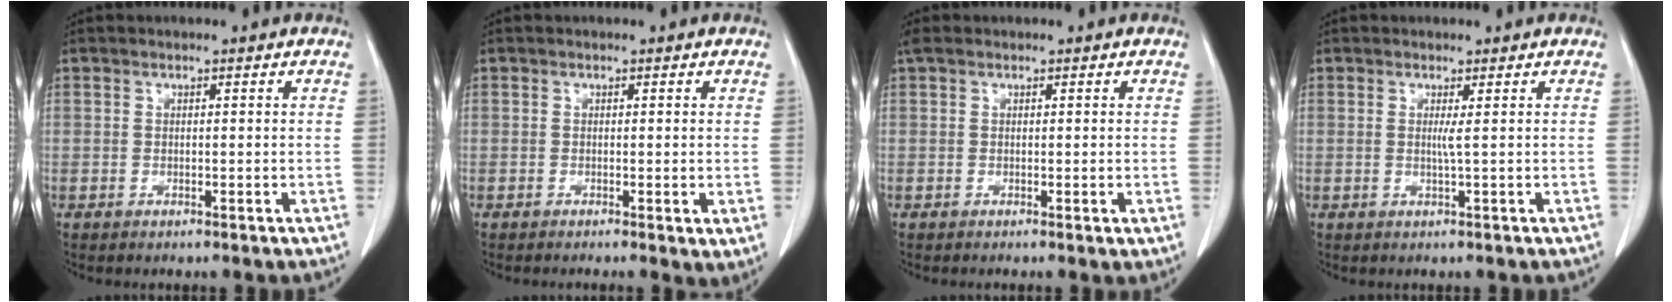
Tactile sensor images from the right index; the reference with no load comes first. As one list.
[{"total": 1.9, "force": [-0.4, 0.4, 1.8], "torque": [-0.025, -0.007, -0.007]}, {"total": 2.2, "force": [0.8, 0.9, 1.9], "torque": [-0.044, 0.013, 0.018]}, {"total": 1.1, "force": [0.2, -0.5, 1.0], "torque": [-0.019, -0.002, 0.002]}]